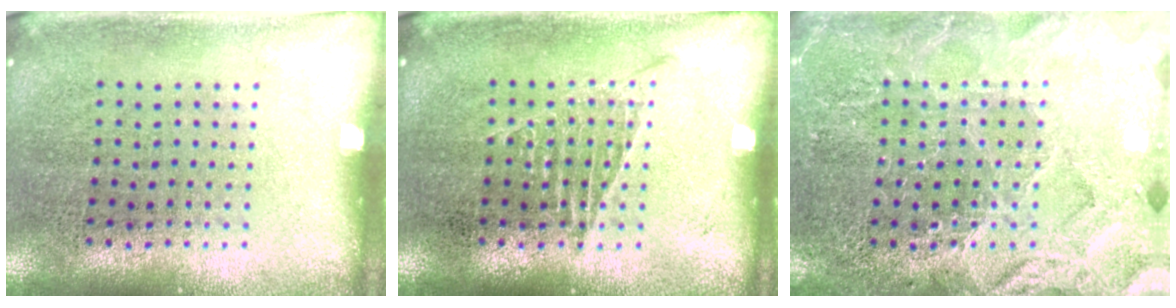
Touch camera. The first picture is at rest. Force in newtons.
{"total": 1.0, "press": 1.0, "slide": 0.2}
{"total": 3.5, "press": 3.5, "slide": 0.4}